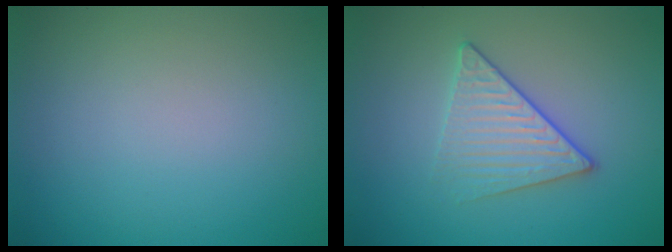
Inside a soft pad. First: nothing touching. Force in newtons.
{"total": 3.1, "press": 2.9, "slide": 1.2}